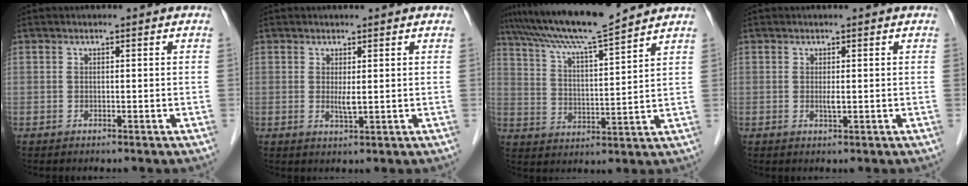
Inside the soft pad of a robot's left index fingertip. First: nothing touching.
{"total": 1.8, "force": [0.4, 0.2, 1.7], "torque": [-0.037, -0.005, 0.010]}
{"total": 13.1, "force": [11.7, -0.6, 6.0], "torque": [-0.114, 0.014, 0.197]}
{"total": 0.9, "force": [0.1, 0.1, 0.9], "torque": [-0.022, -0.003, 0.003]}